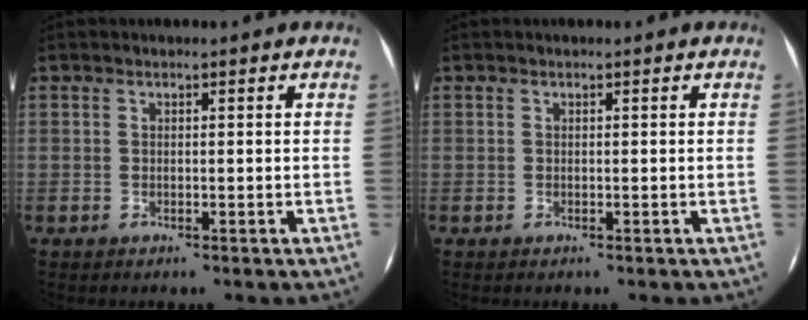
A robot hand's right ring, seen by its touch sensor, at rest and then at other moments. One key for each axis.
{"total": 0.0}